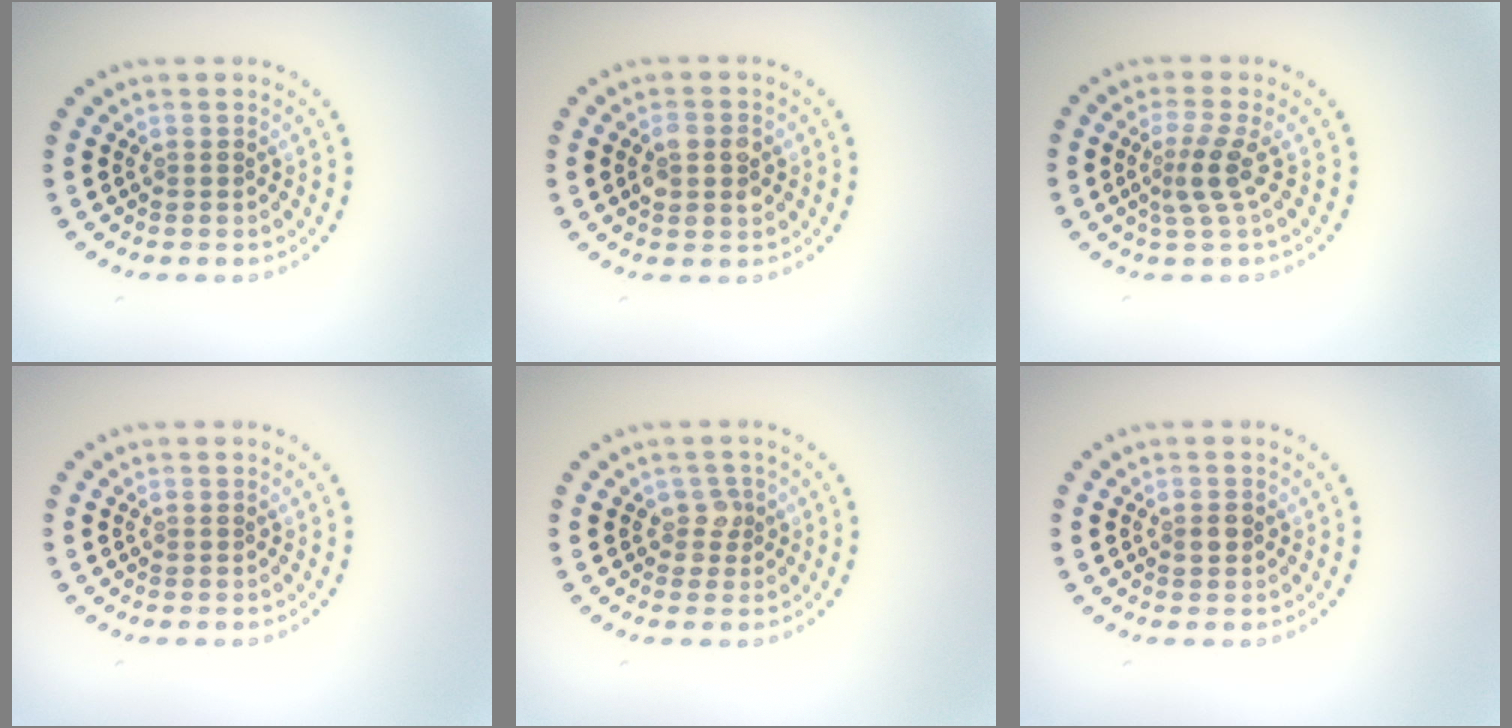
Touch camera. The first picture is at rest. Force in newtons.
{"total": 3.0, "press": 2.9, "slide": 0.2}
{"total": 2.6, "press": 1.7, "slide": 1.9}
{"total": 0.0}
{"total": 1.5, "press": 1.3, "slide": 0.8}
{"total": 1.1, "press": 1.1, "slide": 0.2}